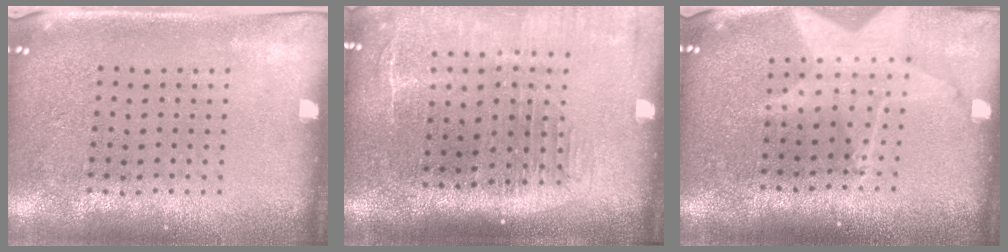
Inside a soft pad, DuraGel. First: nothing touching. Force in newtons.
{"total": 2.1, "press": 1.7, "slide": 1.1}
{"total": 2.0, "press": 1.5, "slide": 1.3}